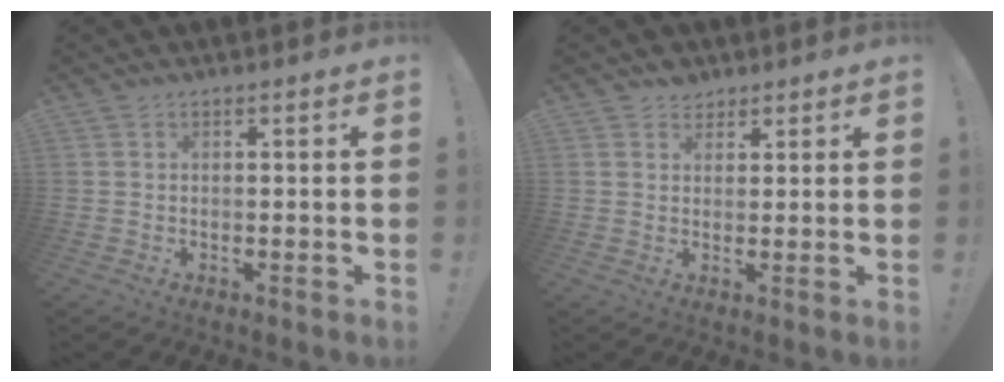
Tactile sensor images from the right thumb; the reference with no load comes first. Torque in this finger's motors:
{"motor_torque": [-0.17, -0.33, 0.35, -0.01, 0.00]}